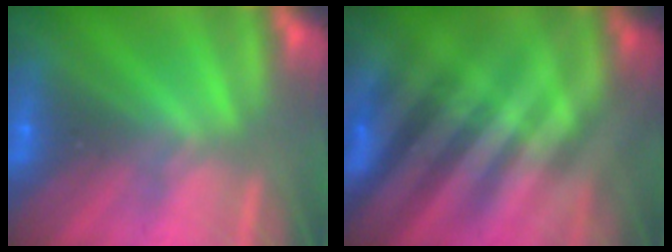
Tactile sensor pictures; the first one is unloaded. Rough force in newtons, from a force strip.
{"total": 2.6}